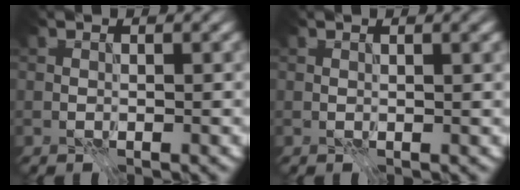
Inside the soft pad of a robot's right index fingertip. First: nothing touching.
{"total": 1.0, "force": [0.4, 0.2, 0.9], "torque": [-0.015, 0.002, 0.011]}